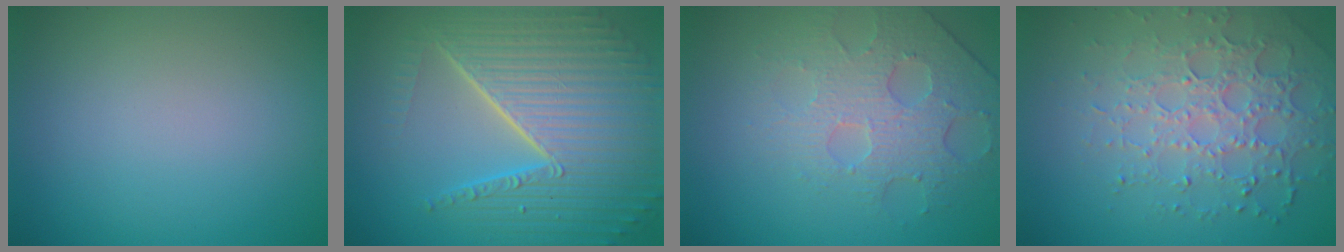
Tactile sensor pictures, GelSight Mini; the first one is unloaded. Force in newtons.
{"total": 9.7, "press": 6.0, "slide": 7.6}
{"total": 4.0, "press": 3.8, "slide": 1.2}
{"total": 4.9, "press": 4.3, "slide": 2.4}